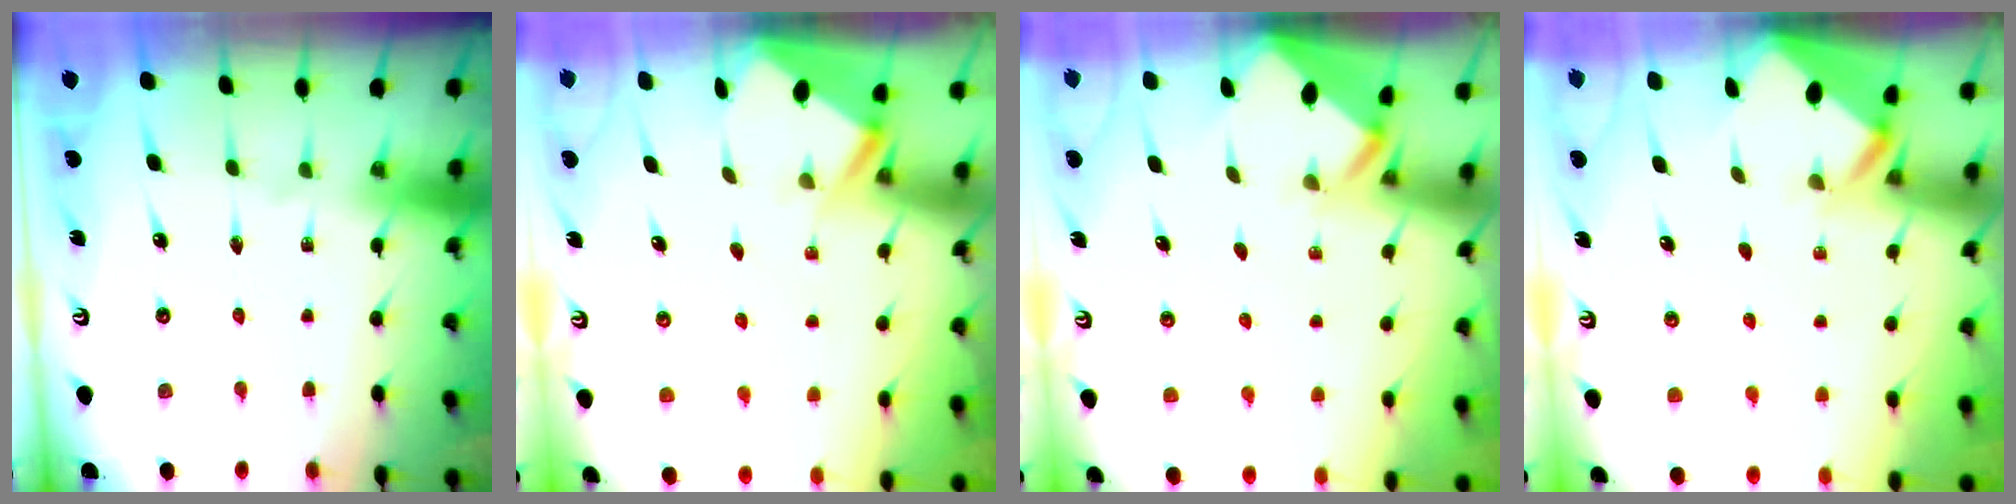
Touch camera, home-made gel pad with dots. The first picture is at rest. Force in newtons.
{"total": 3.0, "press": 3.0, "slide": 0.4}
{"total": 2.1, "press": 2.1, "slide": 0.0}
{"total": 2.9, "press": 2.9, "slide": 0.3}